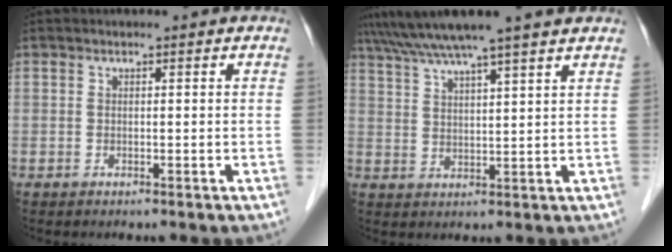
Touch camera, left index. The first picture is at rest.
{"total": 10.8, "force": [9.1, -0.8, 5.7], "torque": [-0.101, 0.032, 0.134]}